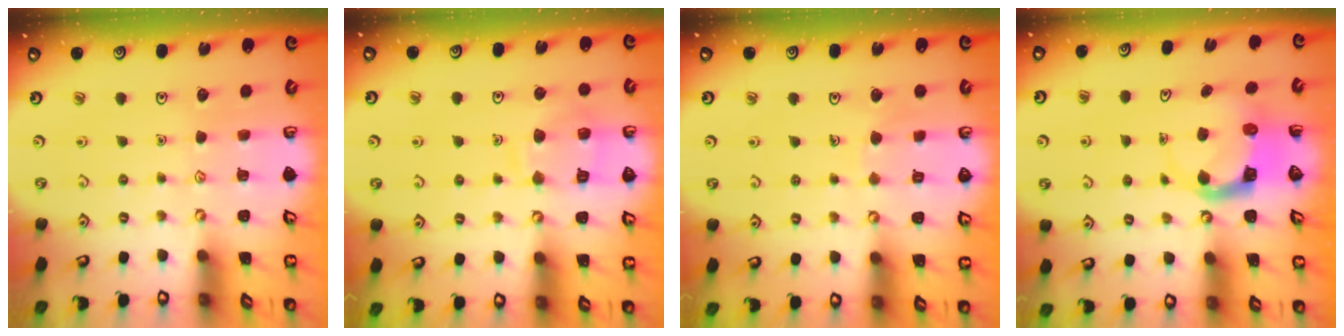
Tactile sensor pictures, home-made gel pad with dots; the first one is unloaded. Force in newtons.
{"total": 10.7, "press": 10.6, "slide": 1.1}
{"total": 4.4, "press": 4.4, "slide": 0.4}
{"total": 4.0, "press": 4.0, "slide": 0.3}